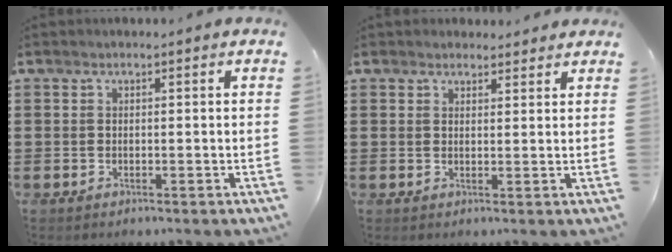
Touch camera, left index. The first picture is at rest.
{"total": 2.1, "force": [2.1, 0.5, -0.1], "torque": [-0.004, 0.001, 0.041]}